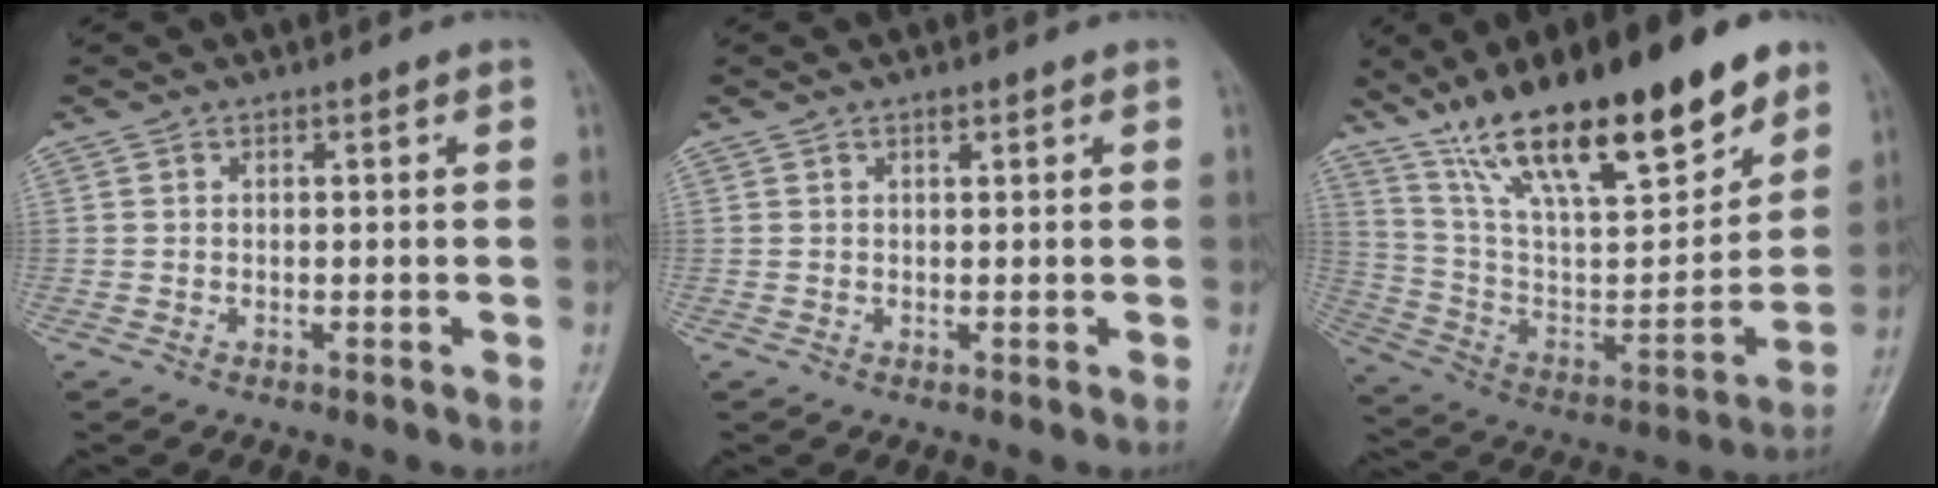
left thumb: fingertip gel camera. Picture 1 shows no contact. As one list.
[{"total": 0.8, "force": [0.5, 0.3, 0.5], "torque": [-0.008, -0.002, 0.008]}, {"total": 29.5, "force": [18.9, 9.5, 20.5], "torque": [-0.307, -0.045, 0.325]}]